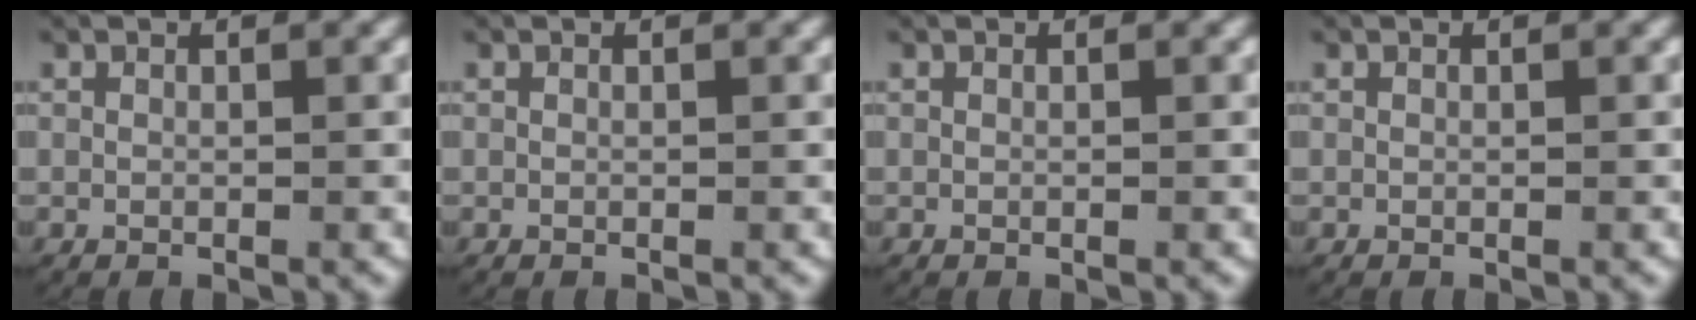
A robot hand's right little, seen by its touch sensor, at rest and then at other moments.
{"total": 0.0}
{"total": 0.0}
{"total": 0.0}